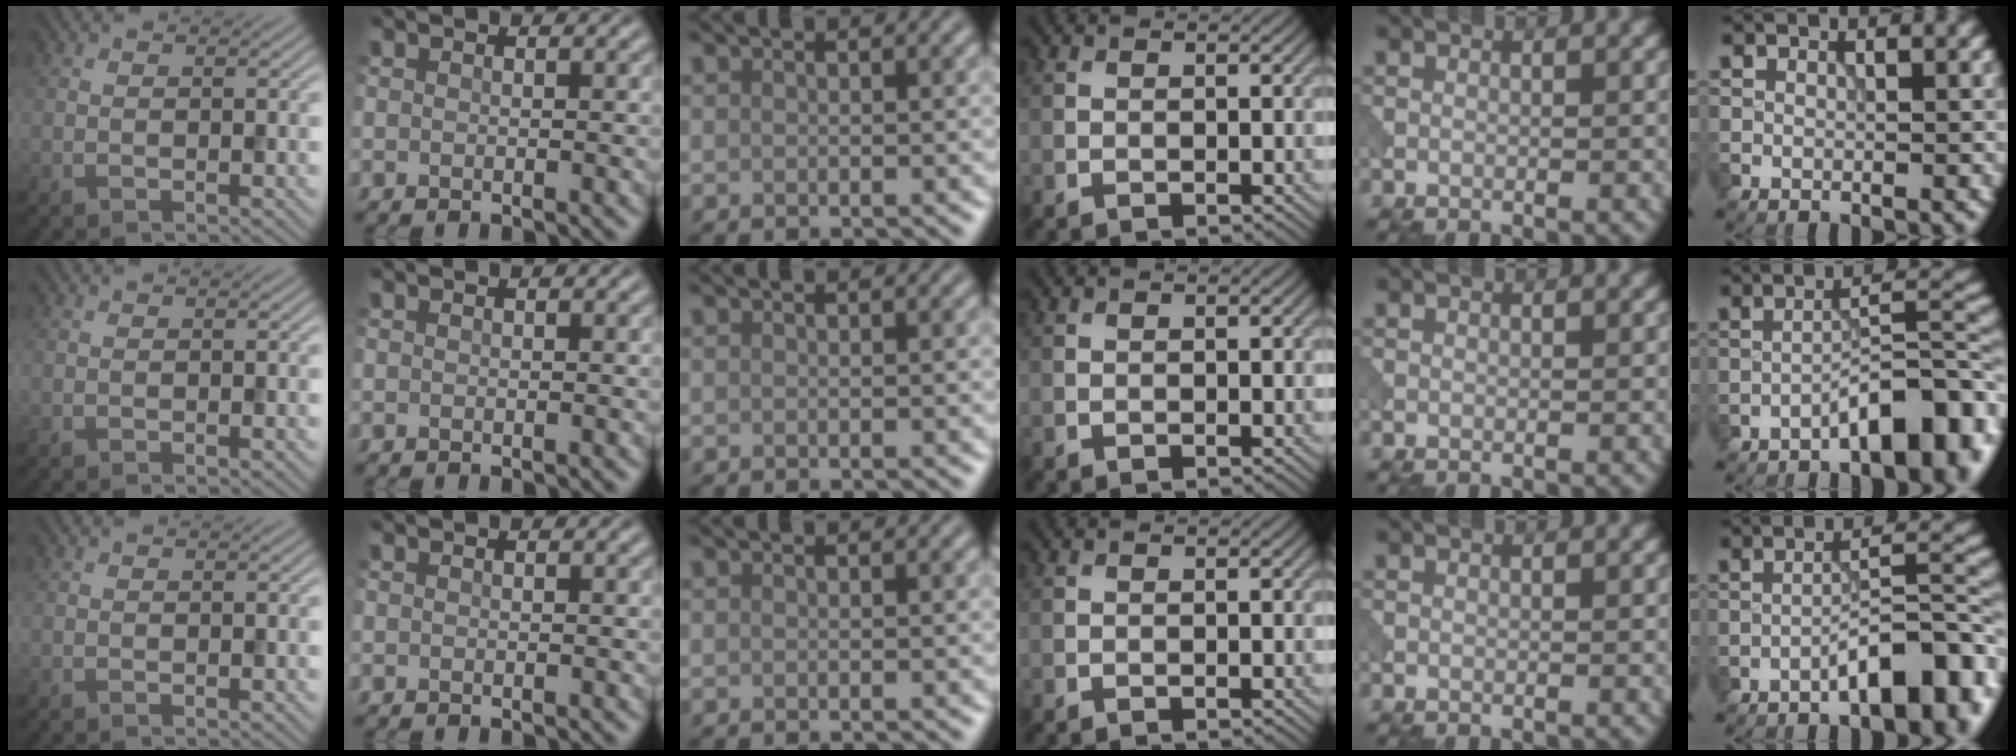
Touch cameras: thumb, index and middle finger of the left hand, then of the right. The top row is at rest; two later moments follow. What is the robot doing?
{"motion": "pour", "object": "beaker"}